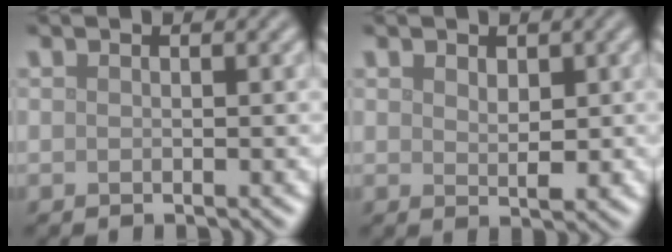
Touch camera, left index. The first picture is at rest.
{"total": 1.7, "force": [0.8, 1.0, 1.2], "torque": [-0.017, -0.005, 0.016]}